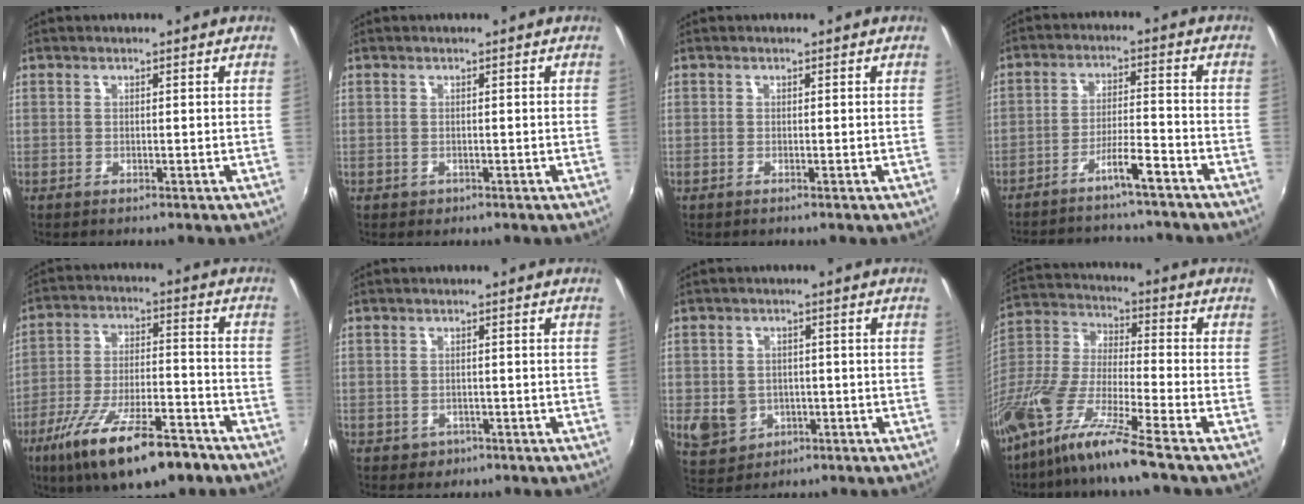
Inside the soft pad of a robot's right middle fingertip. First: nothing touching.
{"total": 0.8, "force": [-0.3, 0.7, 0.1], "torque": [-0.002, -0.003, -0.002]}
{"total": 0.0}
{"total": 13.4, "force": [-12.0, 1.6, 5.6], "torque": [-0.119, 0.014, -0.183]}
{"total": 18.5, "force": [-12.0, 5.3, 13.1], "torque": [-0.243, -0.038, -0.194]}
{"total": 2.3, "force": [-0.9, 2.0, 0.5], "torque": [-0.014, -0.003, -0.010]}
{"total": 7.4, "force": [-1.6, 6.5, 3.2], "torque": [-0.079, 0.001, -0.011]}
{"total": 16.3, "force": [-11.1, 1.1, 11.8], "torque": [-0.239, -0.026, -0.224]}